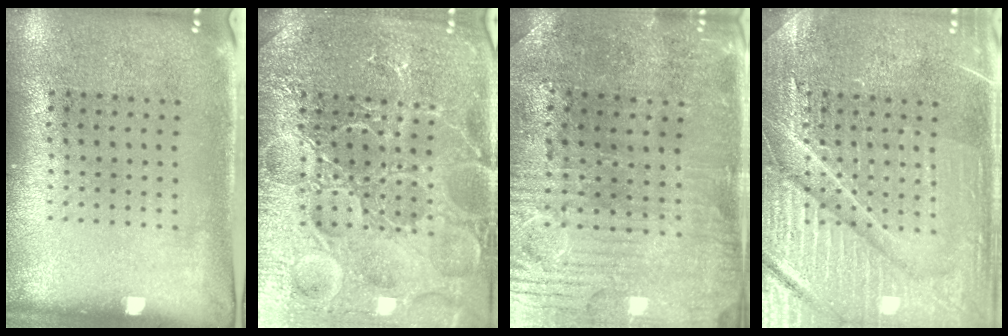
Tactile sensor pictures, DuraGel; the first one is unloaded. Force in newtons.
{"total": 7.3, "press": 7.3, "slide": 0.9}
{"total": 1.7, "press": 1.7, "slide": 0.5}
{"total": 4.5, "press": 4.5, "slide": 0.6}